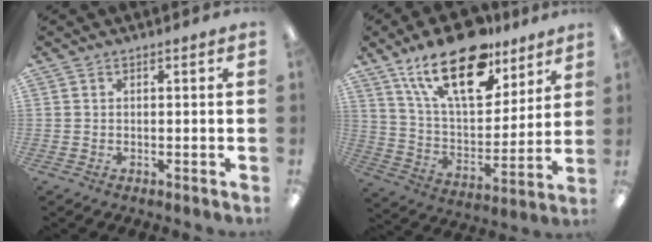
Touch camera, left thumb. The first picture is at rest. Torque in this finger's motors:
{"motor_torque": [1.63, 0.99, 1.58, -1.19, 0.34]}